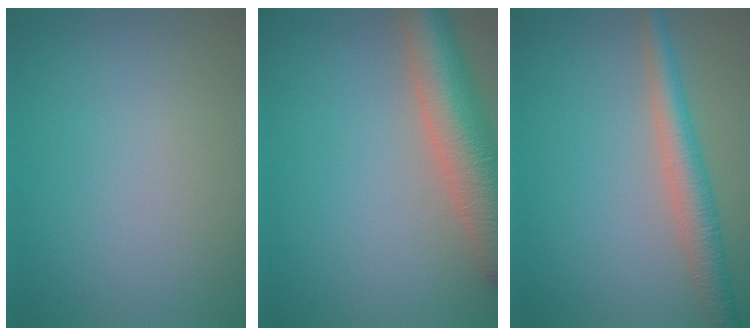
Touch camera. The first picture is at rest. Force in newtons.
{"total": 8.4, "press": 8.4, "slide": 0.6}
{"total": 4.2, "press": 4.2, "slide": 0.1}